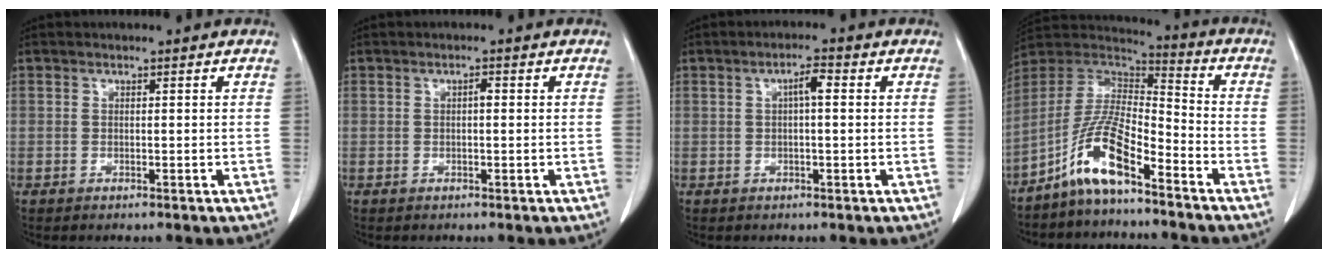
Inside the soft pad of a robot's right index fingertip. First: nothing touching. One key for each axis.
{"total": 0.9, "fx": 0.1, "fy": 0.3, "fz": 0.9, "tx": -0.012, "ty": 0.003, "tz": 0.000}
{"total": 2.8, "fx": 0.5, "fy": 0.5, "fz": 2.7, "tx": -0.044, "ty": 0.009, "tz": 0.006}
{"total": 11.1, "fx": -7.1, "fy": 2.5, "fz": 8.1, "tx": -0.168, "ty": 0.017, "tz": -0.139}